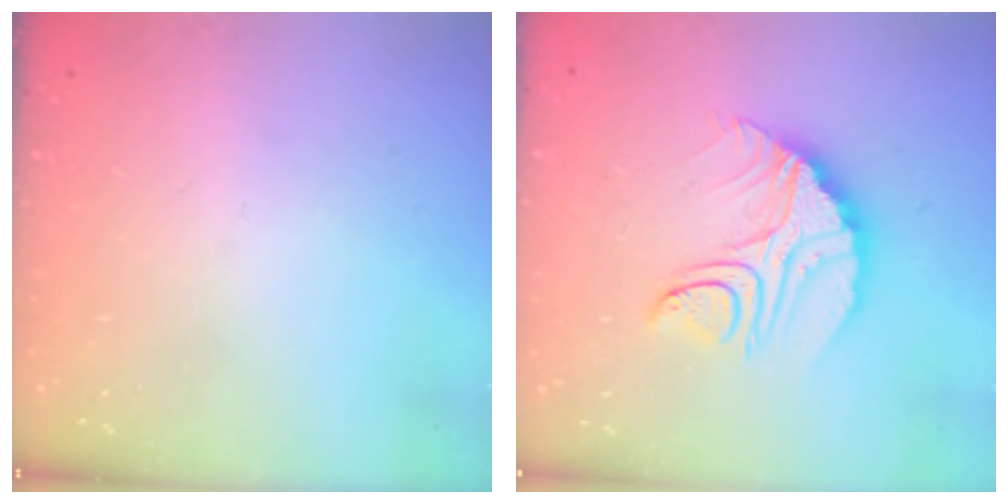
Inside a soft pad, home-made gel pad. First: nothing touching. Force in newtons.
{"total": 12.7, "press": 12.6, "slide": 0.9}